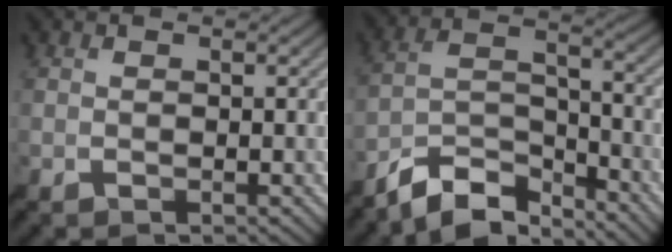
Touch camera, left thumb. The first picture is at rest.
{"total": 9.1, "force": [-8.0, 2.8, 3.5], "torque": [-0.062, 0.004, -0.159]}